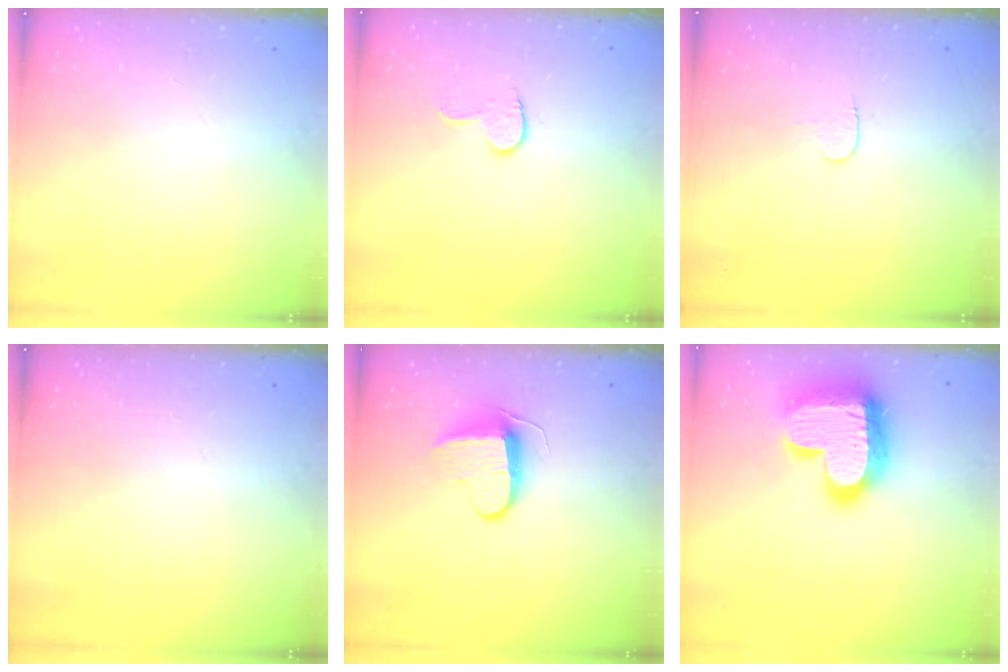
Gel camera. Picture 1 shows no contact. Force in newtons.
{"total": 6.2, "press": 6.2, "slide": 0.6}
{"total": 3.8, "press": 3.7, "slide": 0.4}
{"total": 0.0}
{"total": 9.2, "press": 9.2, "slide": 0.7}
{"total": 23.4, "press": 23.3, "slide": 1.7}